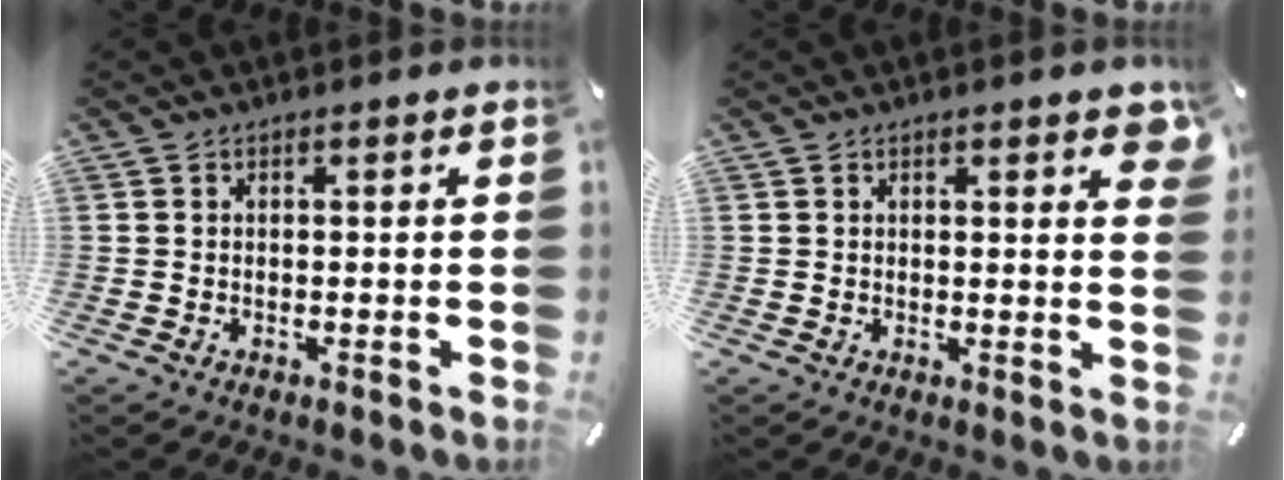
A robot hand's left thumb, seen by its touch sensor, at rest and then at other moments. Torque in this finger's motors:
{"motor_torque": [0.28, -0.21, 0.02, 0.02, 0.01]}